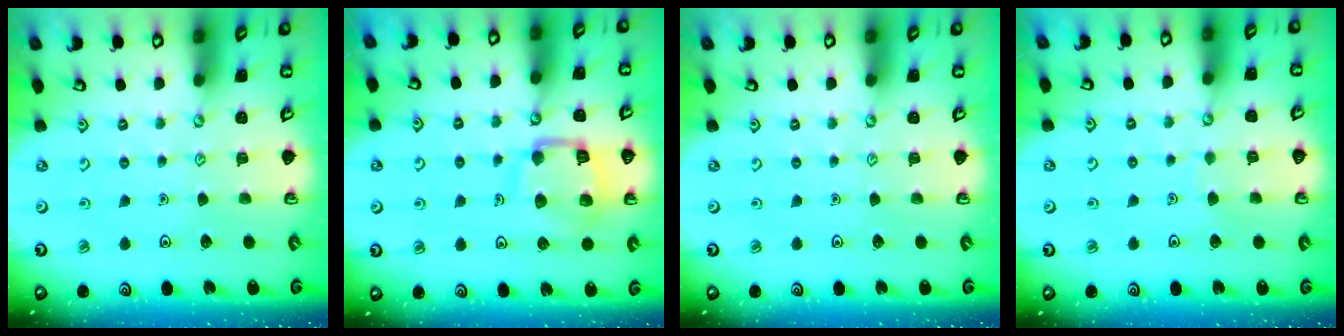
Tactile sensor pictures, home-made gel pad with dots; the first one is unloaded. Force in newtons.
{"total": 14.2, "press": 14.2, "slide": 1.5}
{"total": 0.0}
{"total": 3.4, "press": 3.4, "slide": 0.1}